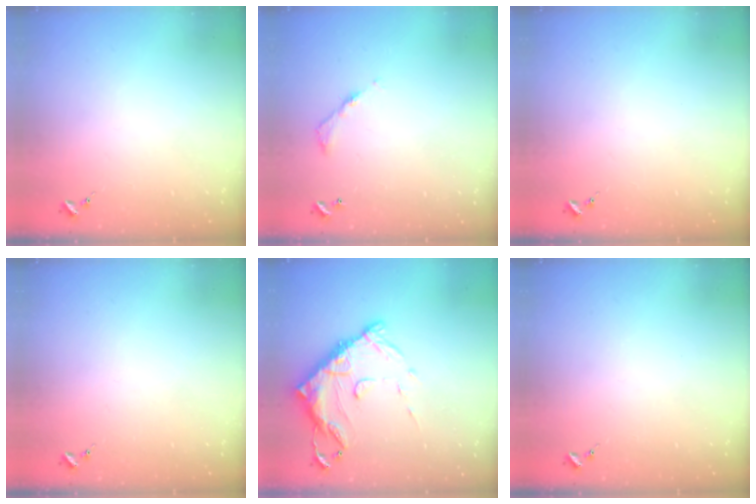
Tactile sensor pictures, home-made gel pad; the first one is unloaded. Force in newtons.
{"total": 4.9, "press": 4.9, "slide": 0.4}
{"total": 0.0}
{"total": 0.0}
{"total": 15.0, "press": 14.9, "slide": 1.7}
{"total": 0.0}